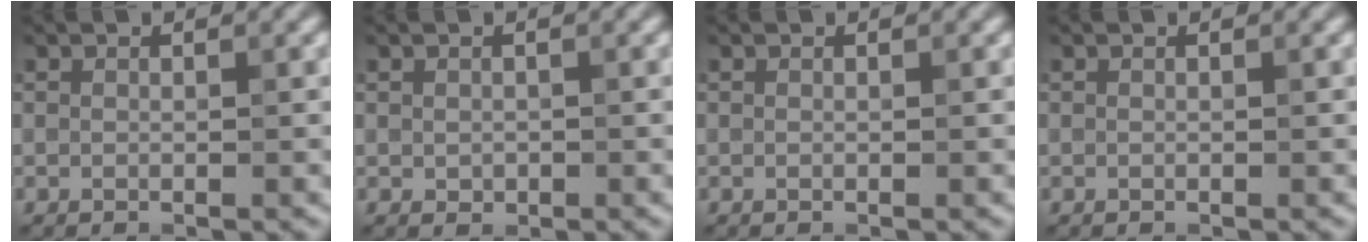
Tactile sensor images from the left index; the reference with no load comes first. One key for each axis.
{"total": 0.7, "fx": 0.0, "fy": 0.6, "fz": 0.3, "tx": -0.003, "ty": -0.003, "tz": 0.002}
{"total": 0.0}
{"total": 0.0}